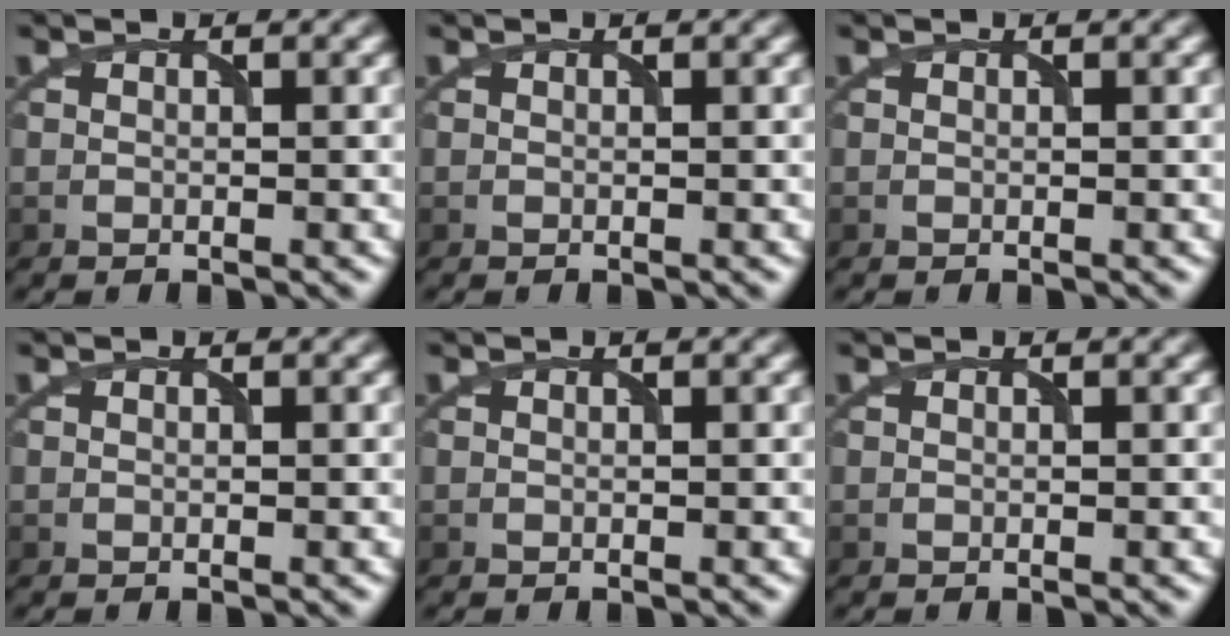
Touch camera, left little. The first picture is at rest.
{"total": 0.0}
{"total": 0.0}
{"total": 0.0}
{"total": 0.0}
{"total": 0.0}